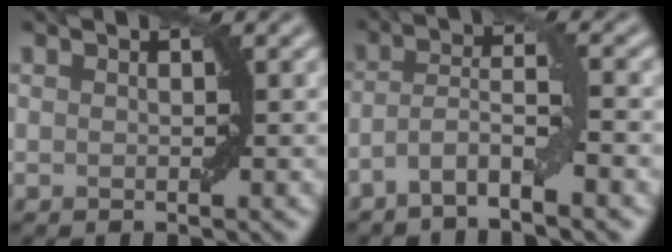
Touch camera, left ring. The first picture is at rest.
{"total": 3.9, "force": [-2.1, 0.5, 3.3], "torque": [-0.061, 0.008, -0.049]}